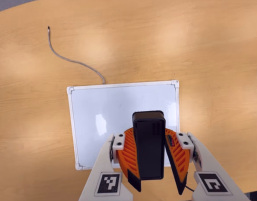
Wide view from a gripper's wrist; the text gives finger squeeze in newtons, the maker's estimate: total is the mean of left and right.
{"total": 9.8, "left": 10.2, "right": 9.4}